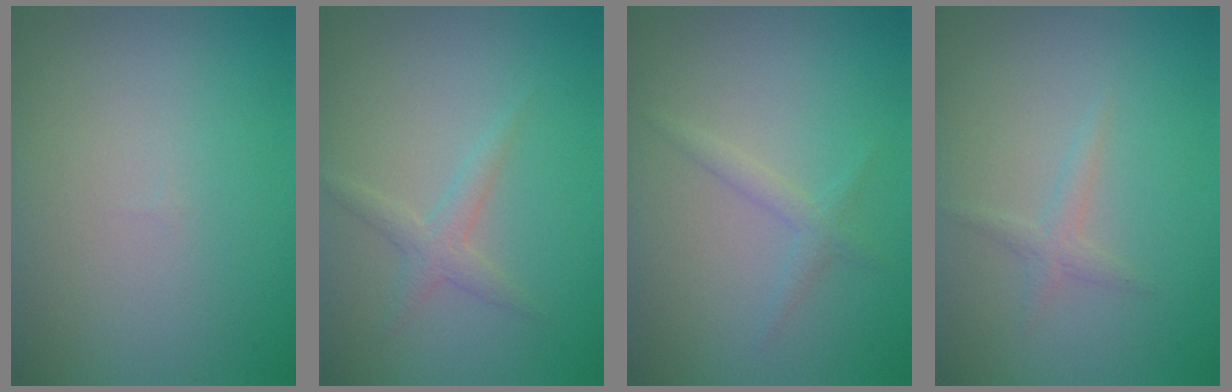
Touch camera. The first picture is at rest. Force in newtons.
{"total": 1.8, "press": 1.8, "slide": 0.1}
{"total": 1.4, "press": 1.4, "slide": 0.1}
{"total": 1.3, "press": 1.3, "slide": 0.1}